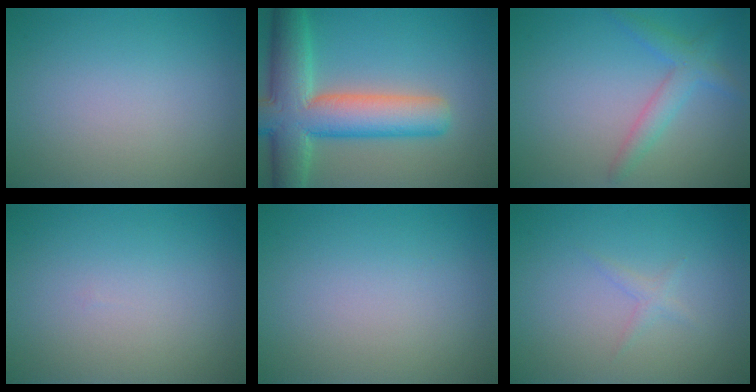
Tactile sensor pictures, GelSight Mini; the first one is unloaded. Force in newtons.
{"total": 10.0, "press": 10.0, "slide": 0.6}
{"total": 2.6, "press": 2.6, "slide": 0.2}
{"total": 0.0}
{"total": 0.0}
{"total": 0.9, "press": 0.9, "slide": 0.0}